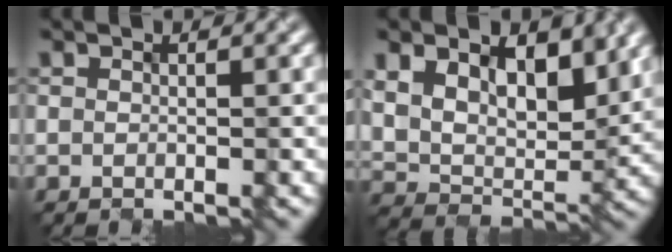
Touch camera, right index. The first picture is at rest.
{"total": 8.4, "force": [3.8, 5.2, 5.5], "torque": [-0.107, 0.003, 0.043]}